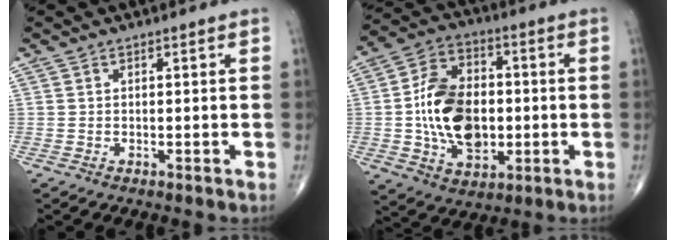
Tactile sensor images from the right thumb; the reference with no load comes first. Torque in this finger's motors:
{"motor_torque": [1.51, 2.91, 1.69, -0.05, 0.21]}